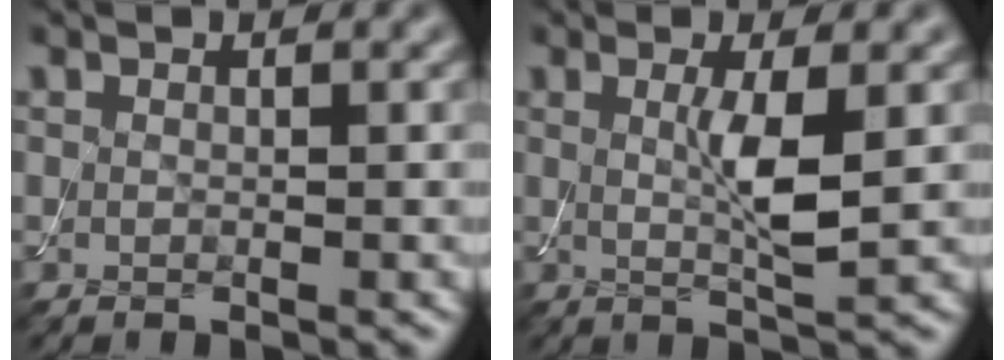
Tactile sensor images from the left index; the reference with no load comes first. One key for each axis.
{"total": 3.6, "fx": 0.4, "fy": 0.6, "fz": 3.5, "tx": -0.070, "ty": -0.008, "tz": 0.009}